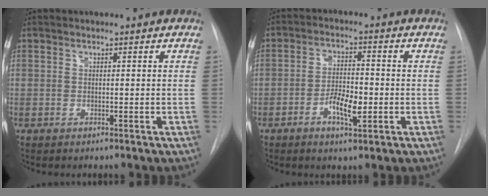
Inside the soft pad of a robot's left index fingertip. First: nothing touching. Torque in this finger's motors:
{"motor_torque": [0.47, -0.03, 0.11, 0.07]}